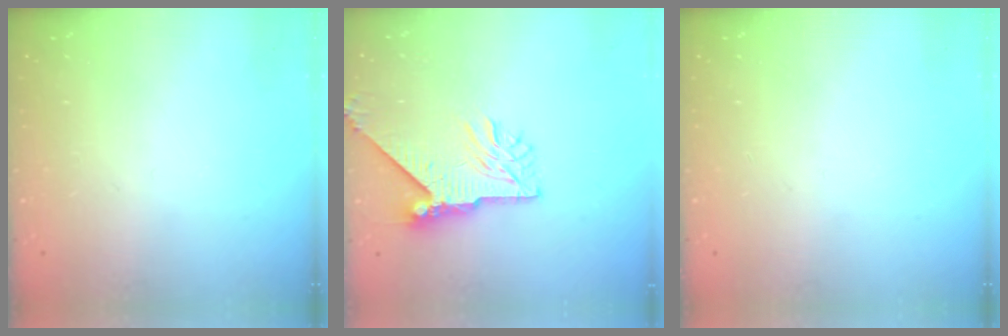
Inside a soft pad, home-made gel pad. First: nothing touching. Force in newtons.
{"total": 9.4, "press": 9.4, "slide": 1.2}
{"total": 0.0}